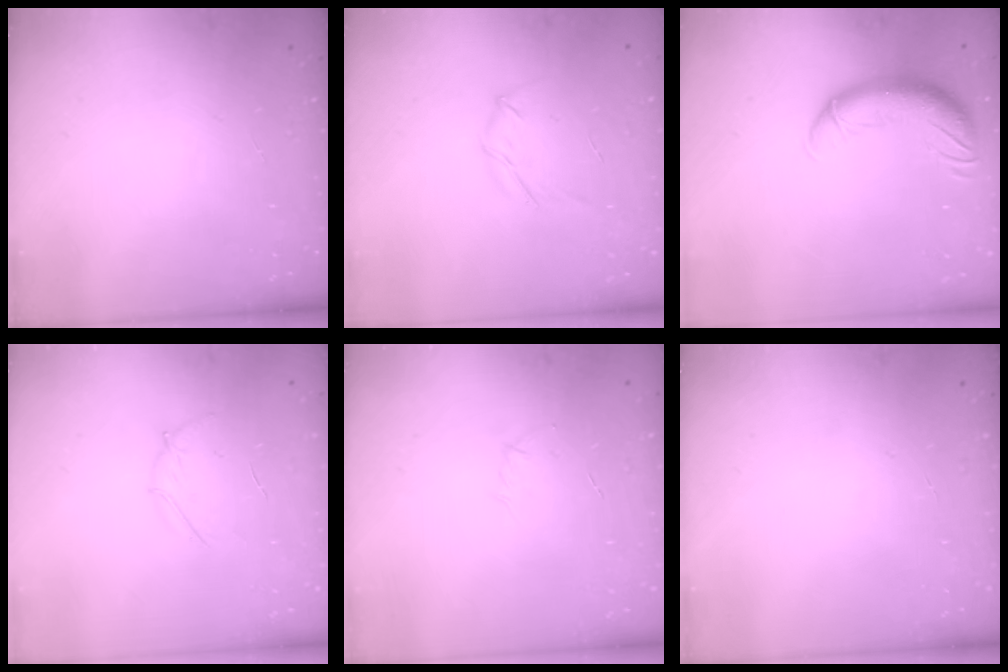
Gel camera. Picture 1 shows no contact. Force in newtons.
{"total": 3.8, "press": 3.7, "slide": 0.9}
{"total": 12.8, "press": 12.4, "slide": 3.1}
{"total": 3.8, "press": 3.6, "slide": 1.1}
{"total": 2.9, "press": 2.8, "slide": 0.8}
{"total": 0.0}